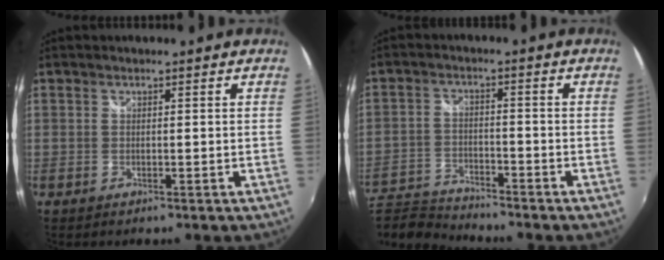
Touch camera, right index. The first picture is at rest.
{"total": 9.4, "force": [-8.9, 2.2, 2.0], "torque": [-0.068, -0.006, -0.168]}